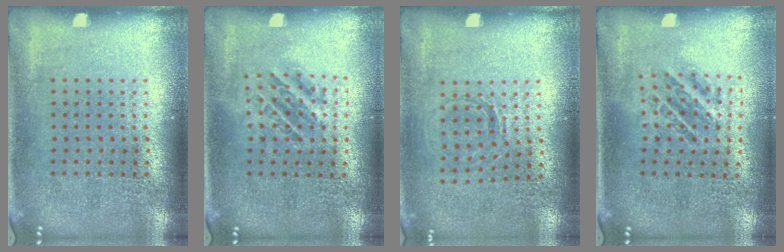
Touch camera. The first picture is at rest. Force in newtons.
{"total": 1.0, "press": 1.0, "slide": 0.4}
{"total": 0.9, "press": 0.9, "slide": 0.1}
{"total": 1.0, "press": 1.0, "slide": 0.2}